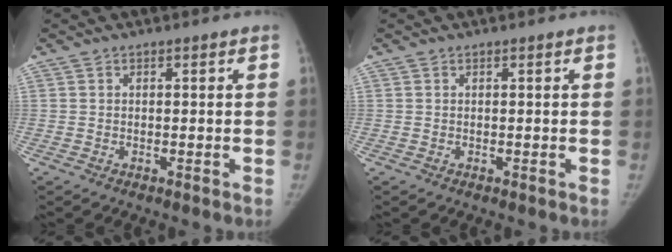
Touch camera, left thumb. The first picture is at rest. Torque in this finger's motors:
{"motor_torque": [0.19, -0.06, 0.28, -0.18, 0.09]}